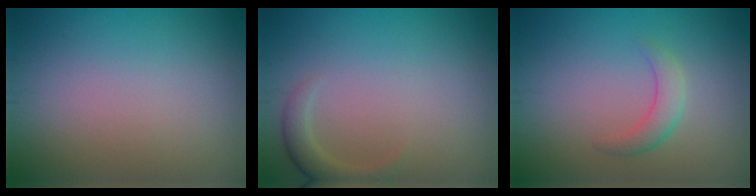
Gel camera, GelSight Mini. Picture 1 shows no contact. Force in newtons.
{"total": 2.0, "press": 2.0, "slide": 0.2}
{"total": 2.2, "press": 2.2, "slide": 0.2}